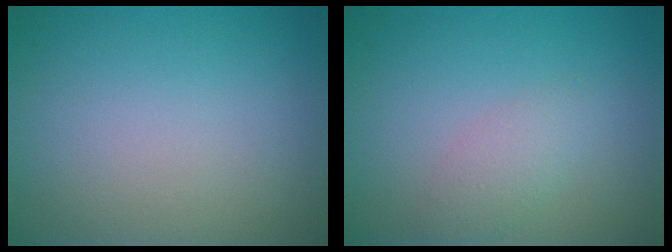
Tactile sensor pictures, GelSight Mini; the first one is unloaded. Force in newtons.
{"total": 2.0, "press": 2.0, "slide": 0.1}